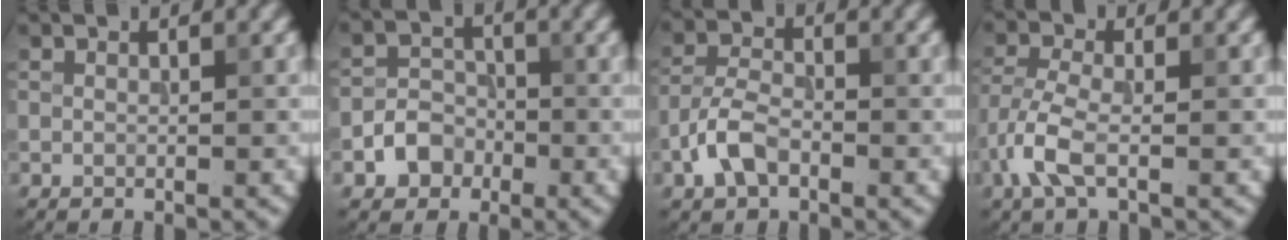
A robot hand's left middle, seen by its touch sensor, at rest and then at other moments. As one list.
[{"total": 3.1, "force": [-1.5, 2.5, 1.2], "torque": [-0.013, 0.007, -0.026]}, {"total": 3.6, "force": [-1.8, 2.0, 2.3], "torque": [-0.046, 0.007, -0.044]}, {"total": 3.8, "force": [-1.7, 1.5, 3.0], "torque": [-0.076, 0.002, -0.046]}]